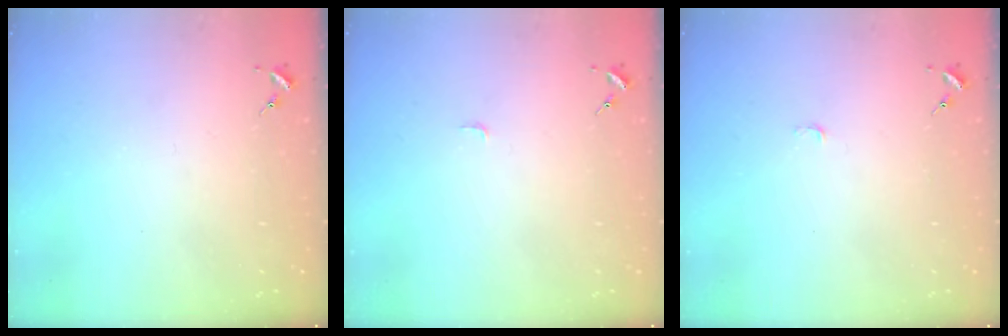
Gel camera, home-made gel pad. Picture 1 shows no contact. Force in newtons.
{"total": 2.8, "press": 2.8, "slide": 0.3}
{"total": 3.0, "press": 3.0, "slide": 0.3}